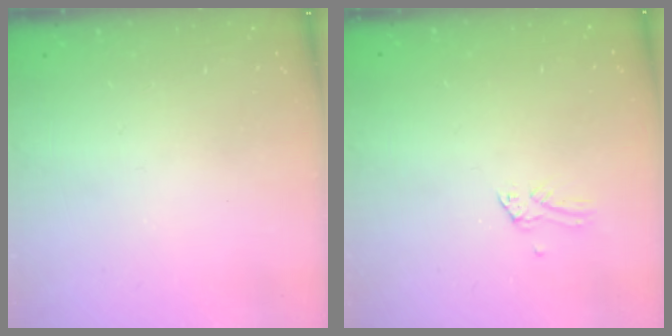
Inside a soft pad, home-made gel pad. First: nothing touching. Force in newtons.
{"total": 0.0}